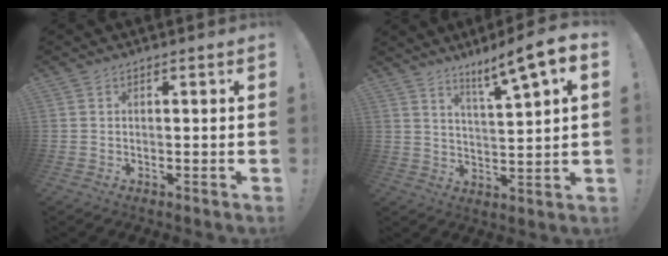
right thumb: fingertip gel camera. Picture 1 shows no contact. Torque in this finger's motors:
{"motor_torque": [-0.15, 1.82, 0.75, 0.56, 0.03]}